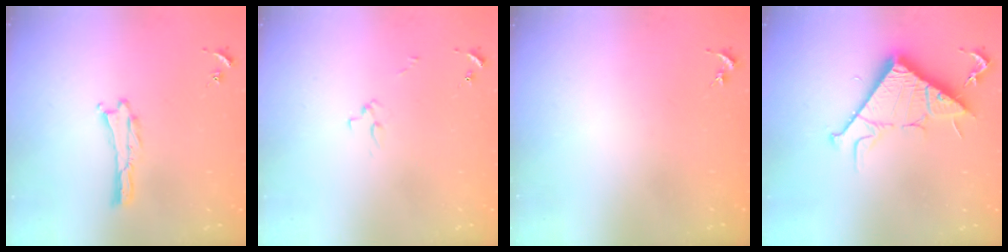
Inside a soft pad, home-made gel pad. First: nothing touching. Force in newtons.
{"total": 2.5, "press": 2.5, "slide": 0.3}
{"total": 0.0}
{"total": 11.4, "press": 11.4, "slide": 0.1}